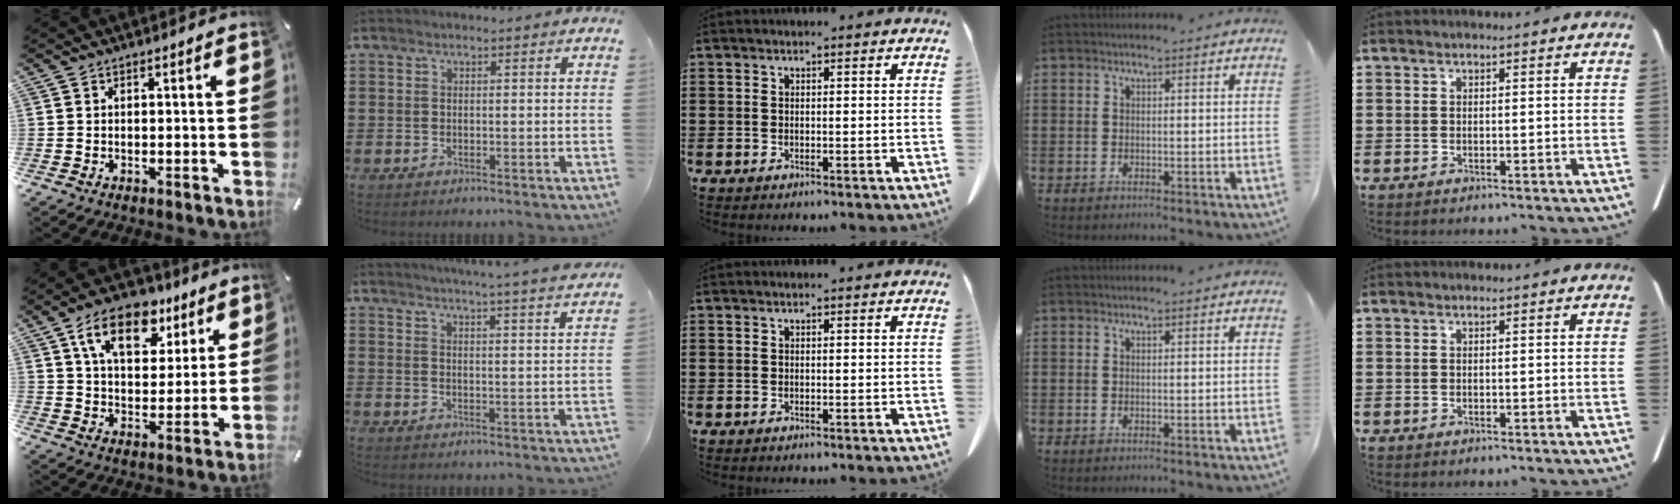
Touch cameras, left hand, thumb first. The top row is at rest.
{"thumb": {"total": 14.7, "force": [8.5, 8.5, 8.5], "torque": [-0.137, -0.025, 0.151]}, "index": {"total": 4.3, "force": [4.0, -1.1, 1.0], "torque": [-0.033, -0.024, 0.068]}}